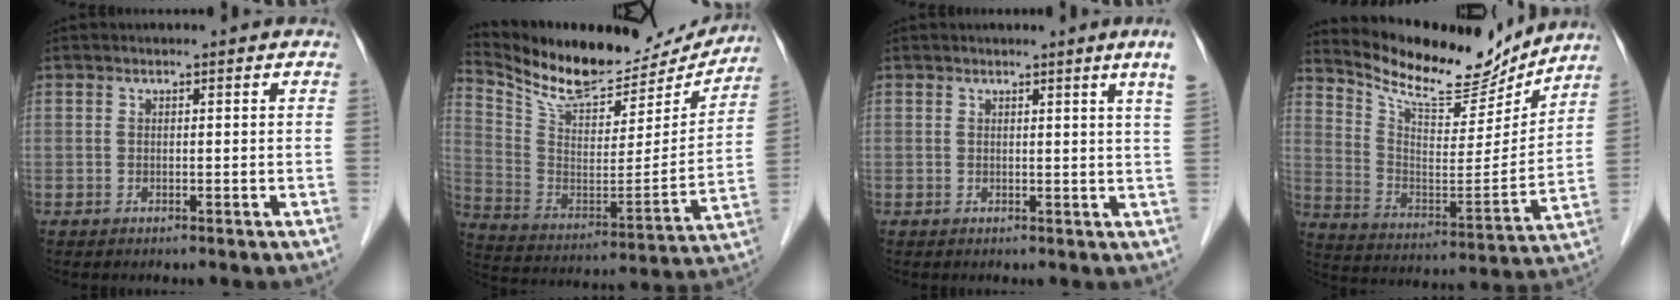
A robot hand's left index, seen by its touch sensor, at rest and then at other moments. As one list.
[{"total": 22.3, "force": [20.2, 6.9, 6.6], "torque": [-0.122, -0.017, 0.311]}, {"total": 4.2, "force": [2.8, -1.2, 2.9], "torque": [-0.037, -0.014, 0.022]}, {"total": 16.5, "force": [15.4, 3.6, 4.9], "torque": [-0.101, -0.026, 0.249]}]